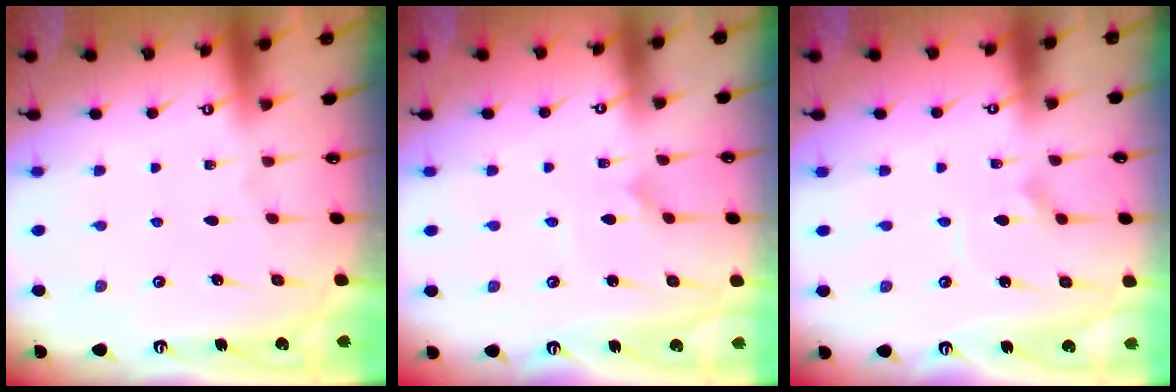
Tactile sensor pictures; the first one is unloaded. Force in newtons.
{"total": 2.8, "press": 2.7, "slide": 0.3}
{"total": 3.0, "press": 3.0, "slide": 0.0}